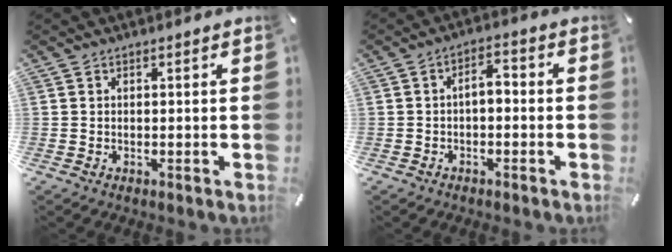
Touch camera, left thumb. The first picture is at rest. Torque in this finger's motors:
{"motor_torque": [-0.24, 0.14, 0.36, -0.20, 0.16]}